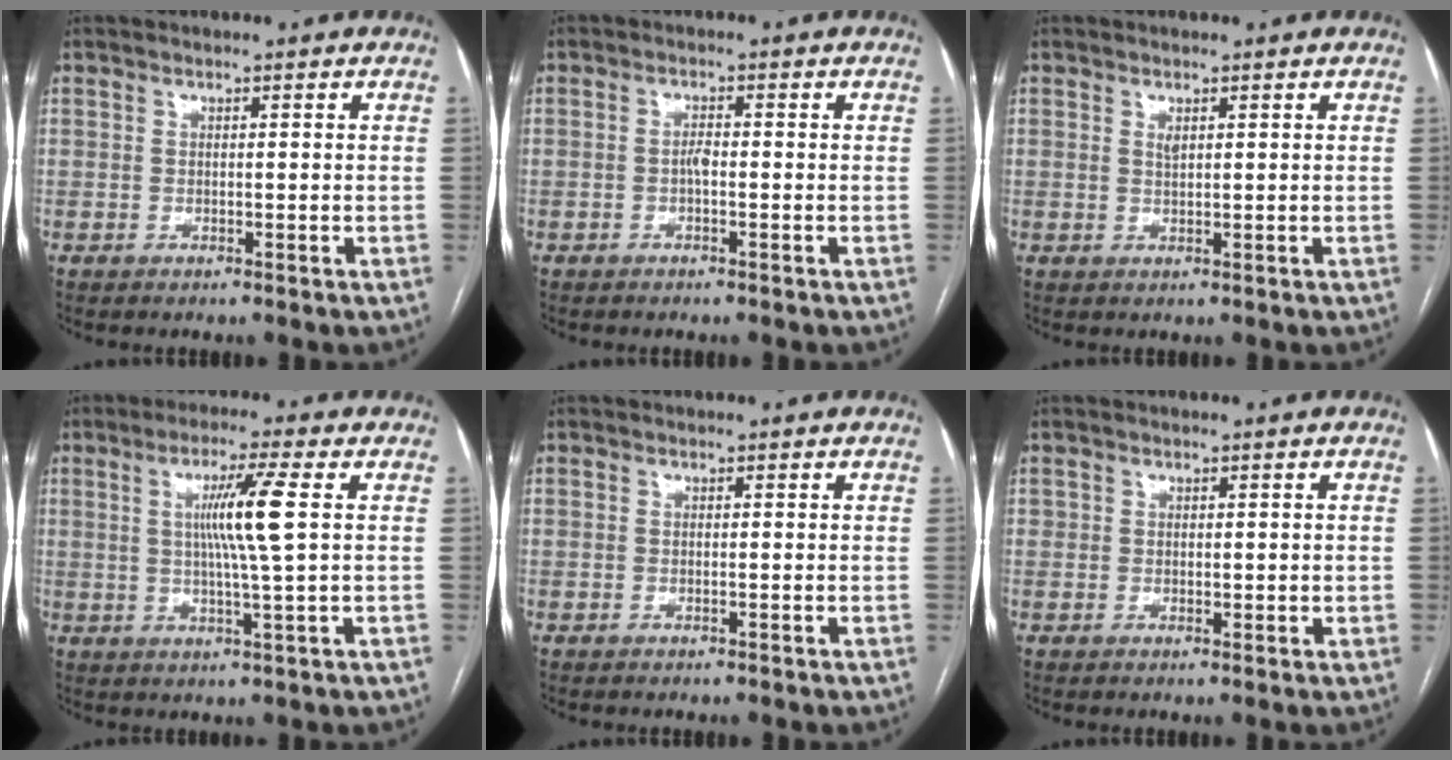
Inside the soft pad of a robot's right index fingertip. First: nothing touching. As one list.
[{"total": 1.3, "force": [-0.3, 0.4, 1.2], "torque": [-0.021, 0.004, -0.006]}, {"total": 1.0, "force": [0.6, 0.4, 0.7], "torque": [-0.015, -0.003, 0.014]}, {"total": 7.7, "force": [1.5, -1.1, 7.5], "torque": [-0.135, -0.001, 0.028]}, {"total": 0.0}, {"total": 1.2, "force": [0.3, 1.1, 0.5], "torque": [-0.004, 0.001, 0.008]}]